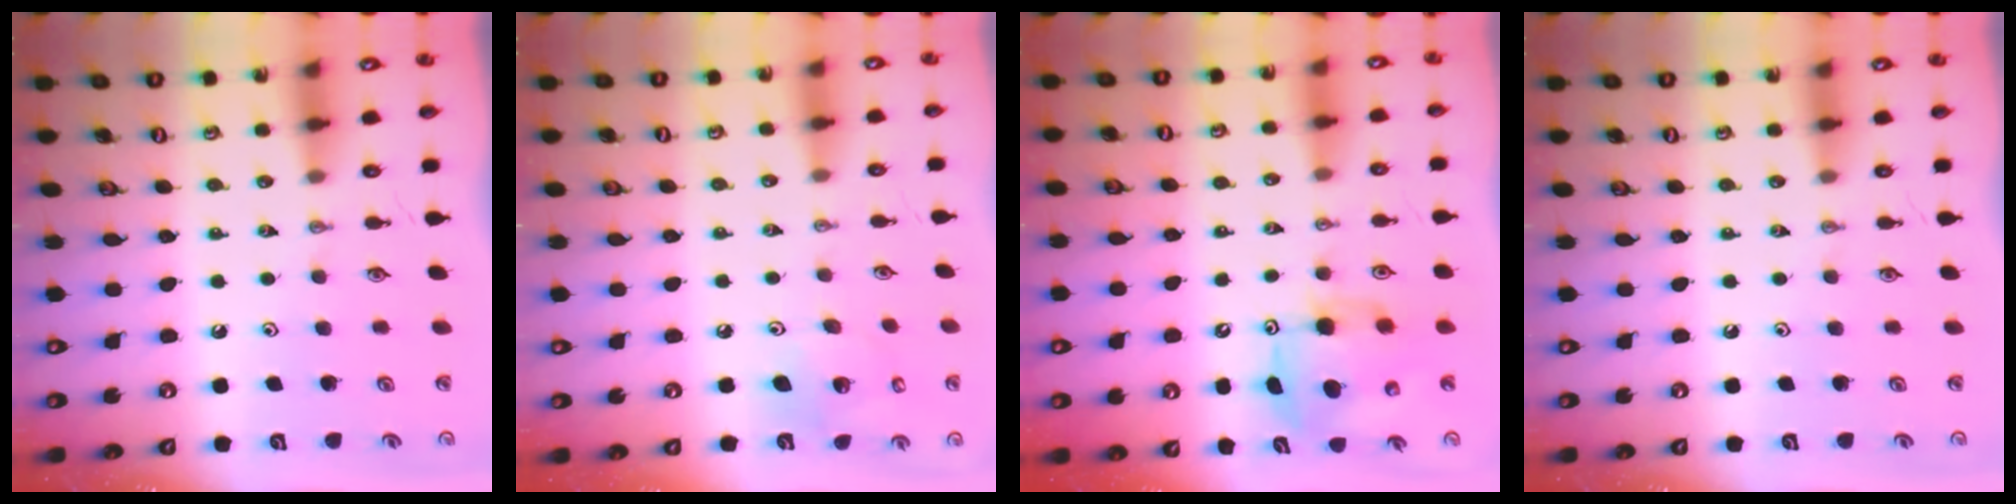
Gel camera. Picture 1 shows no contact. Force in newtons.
{"total": 7.4, "press": 7.0, "slide": 2.5}
{"total": 7.2, "press": 7.2, "slide": 0.6}
{"total": 0.0}